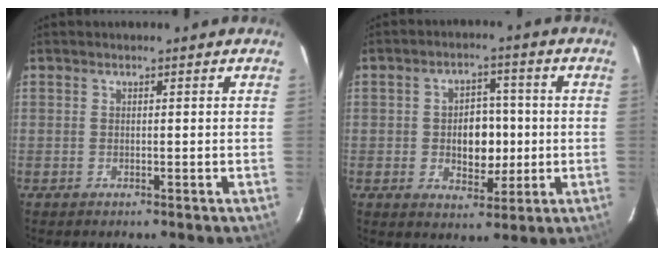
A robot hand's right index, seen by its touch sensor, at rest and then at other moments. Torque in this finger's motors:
{"motor_torque": [0.72, -0.43, 0.25, 0.10]}